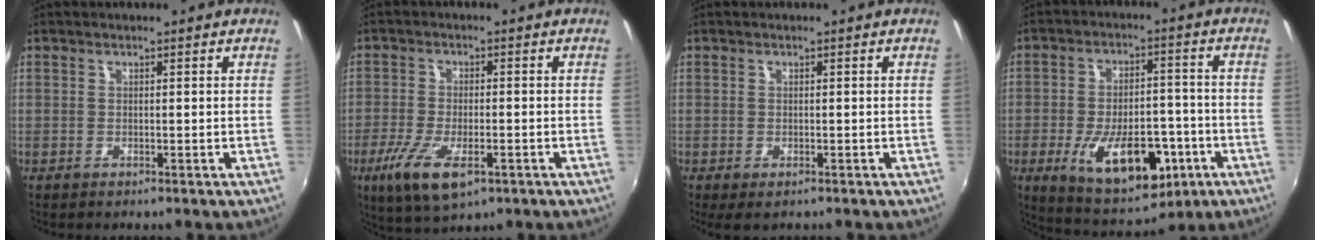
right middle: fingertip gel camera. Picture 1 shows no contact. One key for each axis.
{"total": 10.7, "fx": -5.2, "fy": 3.9, "fz": 8.4, "tx": -0.184, "ty": -0.036, "tz": -0.091}
{"total": 2.0, "fx": -1.1, "fy": 1.0, "fz": 1.4, "tx": -0.026, "ty": -0.010, "tz": -0.014}
{"total": 16.6, "fx": -6.4, "fy": 8.3, "fz": 12.9, "tx": -0.234, "ty": -0.012, "tz": -0.080}